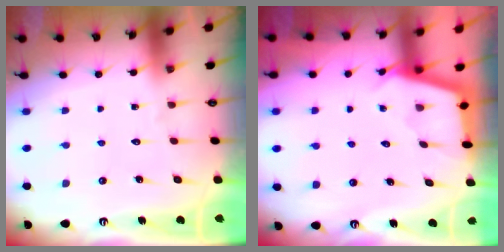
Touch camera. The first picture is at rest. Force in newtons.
{"total": 2.4, "press": 2.4, "slide": 0.1}